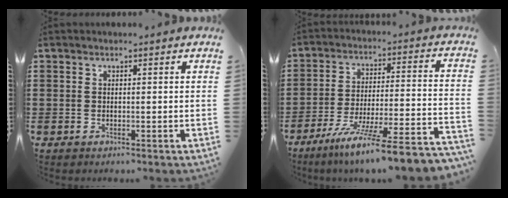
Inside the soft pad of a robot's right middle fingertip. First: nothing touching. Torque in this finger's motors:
{"motor_torque": [2.14, 0.00, 0.39, 0.21]}